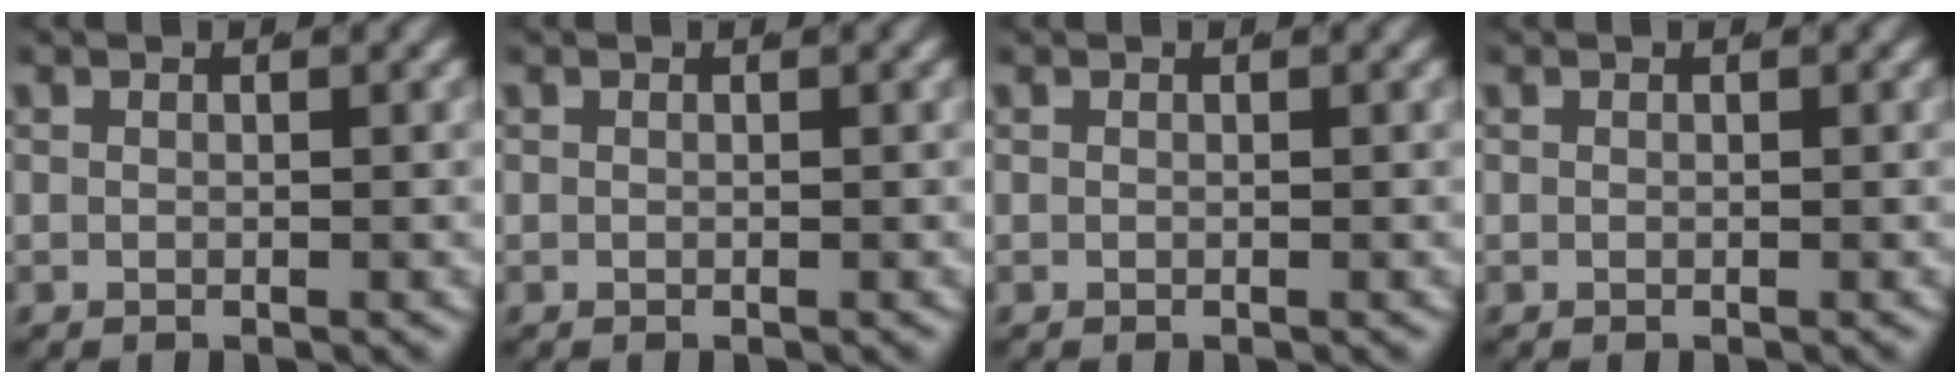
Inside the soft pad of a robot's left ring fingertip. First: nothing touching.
{"total": 0.0}
{"total": 0.0}
{"total": 0.0}